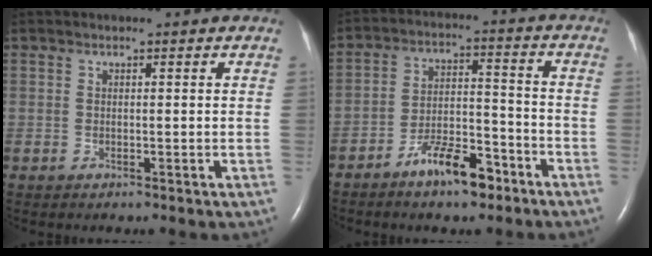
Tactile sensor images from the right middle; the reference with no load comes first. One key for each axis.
{"total": 8.5, "fx": -5.9, "fy": 2.6, "fz": 5.5, "tx": -0.101, "ty": 0.008, "tz": -0.100}